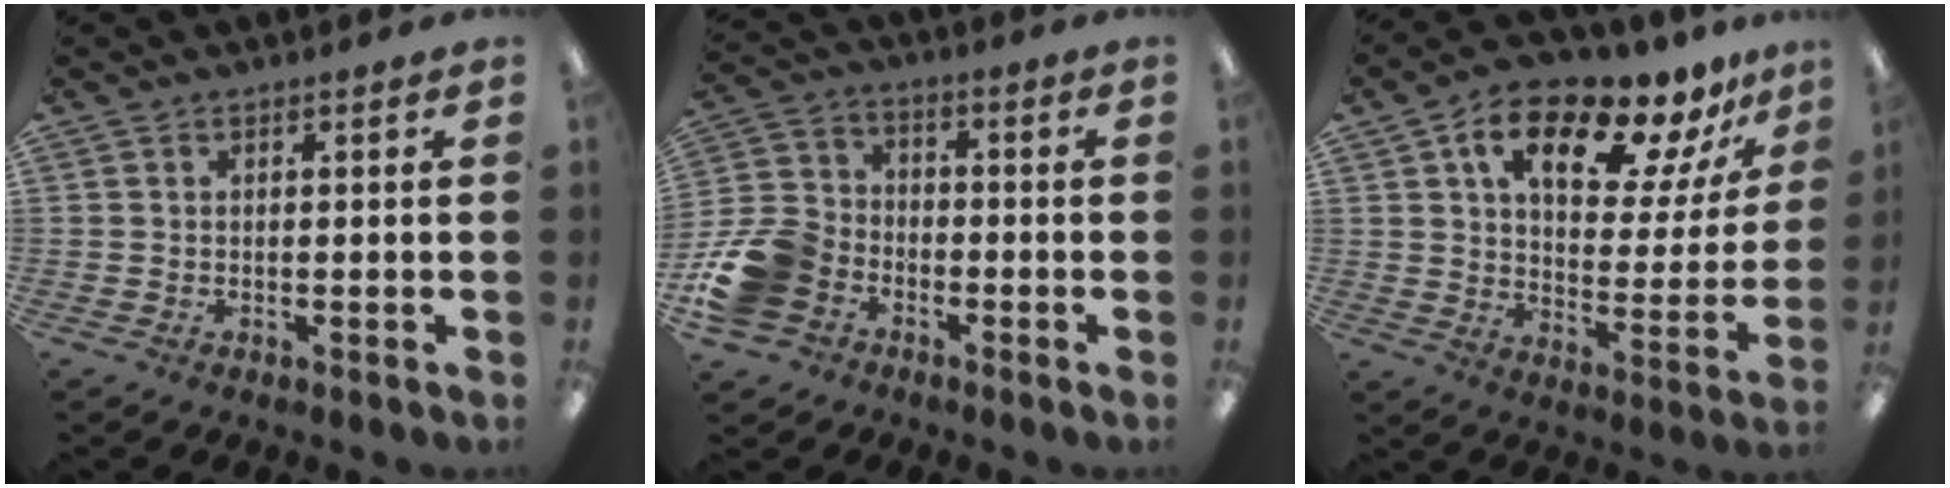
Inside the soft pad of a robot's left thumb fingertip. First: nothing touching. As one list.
[{"total": 13.4, "force": [-5.9, 10.3, 6.2], "torque": [-0.137, 0.053, -0.103]}, {"total": 15.8, "force": [10.5, 6.6, 9.9], "torque": [-0.155, -0.056, 0.174]}]